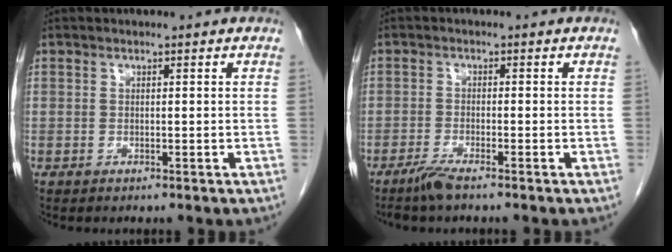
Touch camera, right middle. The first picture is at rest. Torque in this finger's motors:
{"motor_torque": [0.08, 0.03, 0.03, 0.01]}